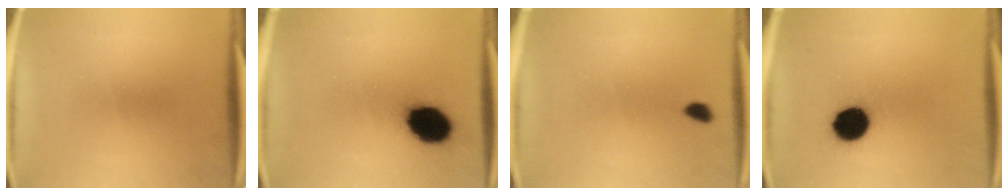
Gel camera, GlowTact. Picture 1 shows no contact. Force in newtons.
{"total": 12.5}
{"total": 1.7}
{"total": 11.1}